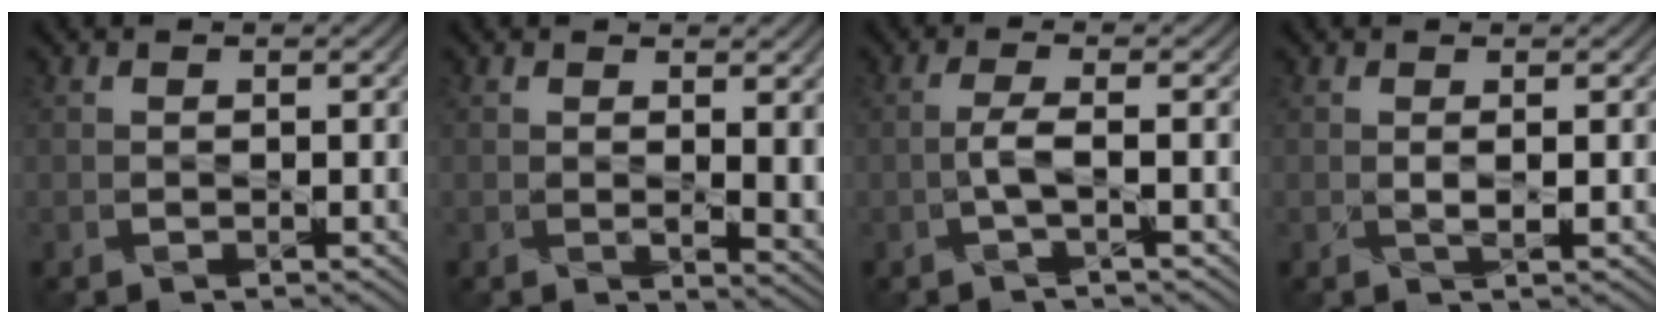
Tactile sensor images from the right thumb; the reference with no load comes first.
{"total": 5.2, "force": [0.8, 2.7, 4.4], "torque": [-0.081, -0.013, 0.019]}
{"total": 1.8, "force": [-0.8, -0.7, 1.4], "torque": [-0.037, 0.008, -0.018]}
{"total": 0.8, "force": [-0.1, 0.0, 0.8], "torque": [-0.022, 0.000, 0.002]}